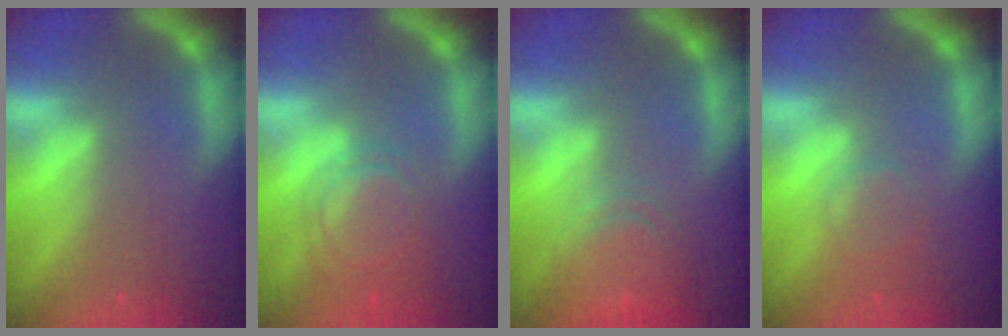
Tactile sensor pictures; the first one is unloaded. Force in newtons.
{"total": 5.6}
{"total": 6.5}
{"total": 2.4}